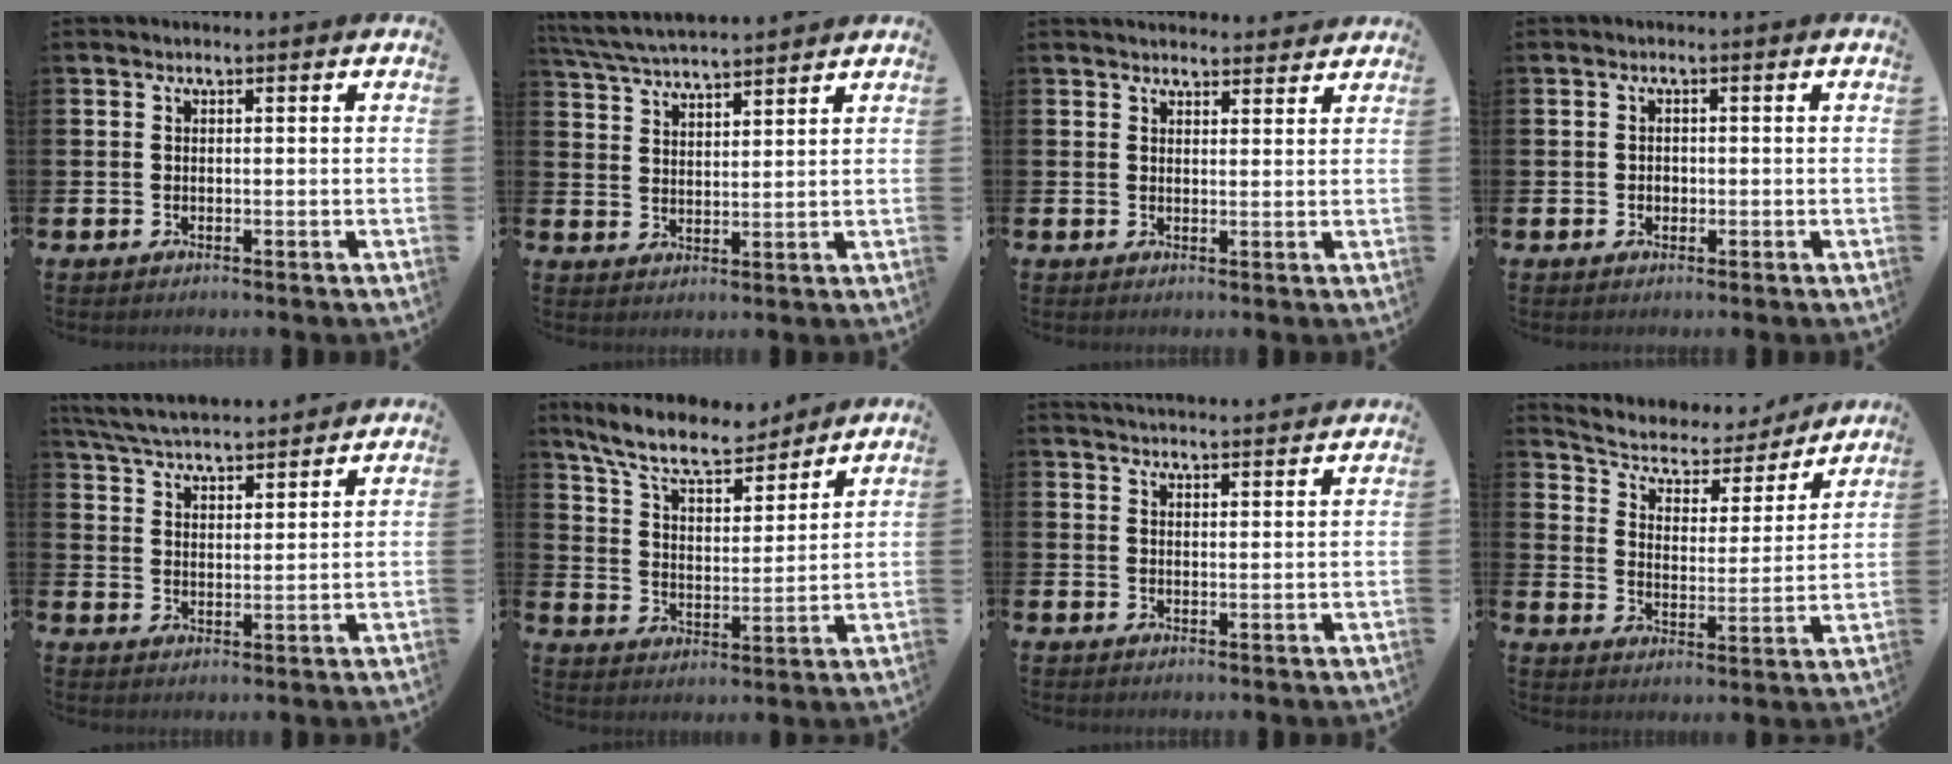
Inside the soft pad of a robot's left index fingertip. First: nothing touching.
{"total": 5.3, "force": [5.2, 0.2, 1.0], "torque": [-0.040, -0.026, 0.092]}
{"total": 2.9, "force": [2.8, 0.6, 0.0], "torque": [0.010, -0.018, 0.048]}
{"total": 1.1, "force": [-0.1, 0.9, 0.5], "torque": [-0.006, 0.006, -0.005]}
{"total": 5.8, "force": [5.7, 0.5, 0.9], "torque": [-0.042, -0.035, 0.102]}
{"total": 9.4, "force": [8.5, 2.2, 3.3], "torque": [-0.089, -0.051, 0.151]}
{"total": 3.5, "force": [3.5, -0.3, 0.0], "torque": [-0.005, -0.024, 0.062]}
{"total": 5.4, "force": [4.7, 2.4, 1.2], "torque": [-0.042, -0.040, 0.072]}